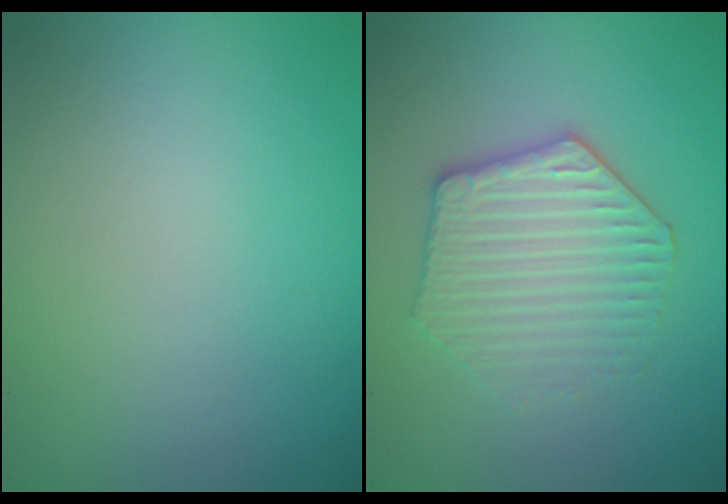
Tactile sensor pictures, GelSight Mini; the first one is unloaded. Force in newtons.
{"total": 3.7, "press": 3.6, "slide": 1.0}